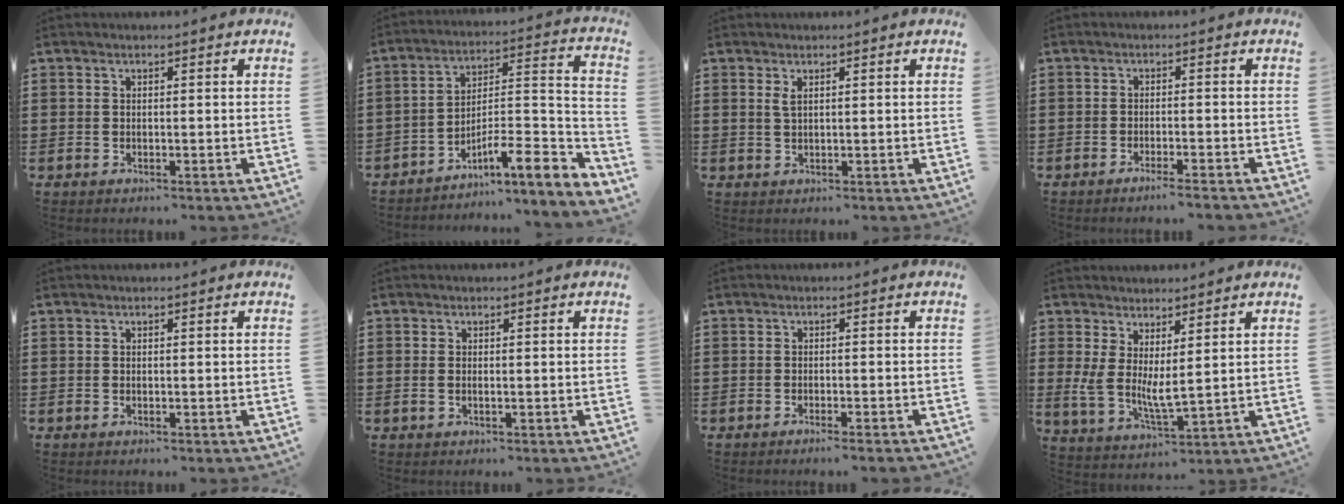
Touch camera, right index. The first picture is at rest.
{"total": 8.6, "force": [-5.6, 1.4, 6.4], "torque": [-0.103, -0.009, -0.109]}
{"total": 1.4, "force": [0.6, 0.4, 1.1], "torque": [-0.024, 0.003, 0.010]}
{"total": 2.1, "force": [-1.8, -0.3, 1.0], "torque": [-0.016, 0.000, -0.034]}
{"total": 0.0}
{"total": 1.0, "force": [-0.1, 0.4, 0.9], "torque": [-0.018, 0.001, -0.003]}
{"total": 1.3, "force": [-1.2, -0.3, 0.6], "torque": [-0.010, -0.001, -0.022]}
{"total": 5.0, "force": [1.6, 1.7, 4.4], "torque": [-0.097, -0.008, 0.032]}